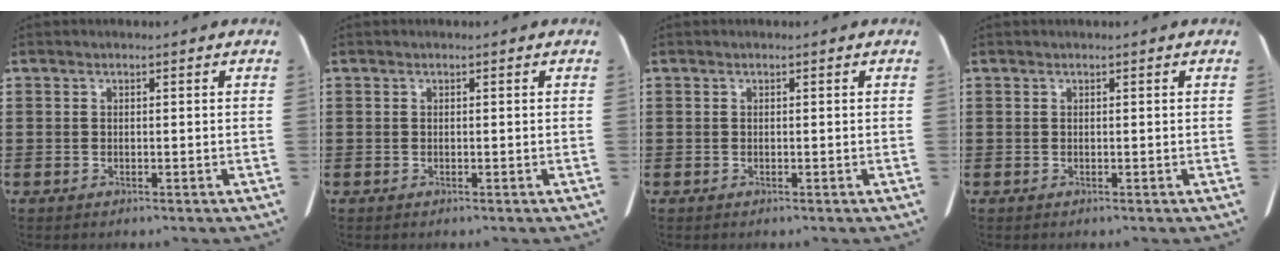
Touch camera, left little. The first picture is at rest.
{"total": 0.0}
{"total": 0.0}
{"total": 0.0}